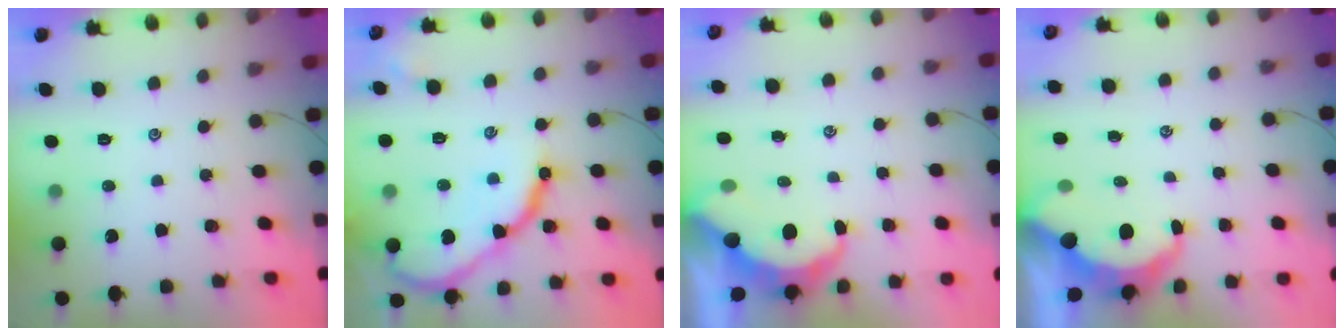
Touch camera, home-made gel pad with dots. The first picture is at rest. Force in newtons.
{"total": 13.1, "press": 13.1, "slide": 0.7}
{"total": 7.8, "press": 7.7, "slide": 1.1}
{"total": 6.3, "press": 6.2, "slide": 0.8}